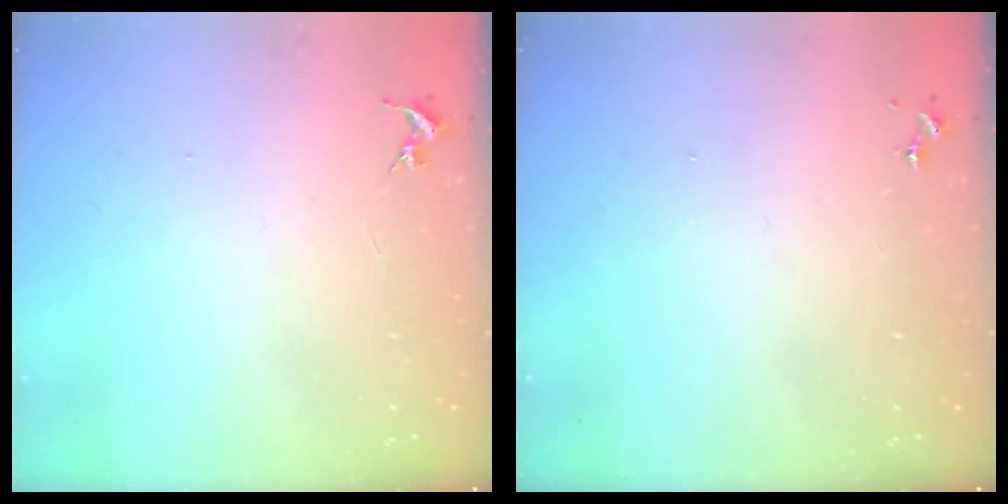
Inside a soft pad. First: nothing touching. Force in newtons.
{"total": 0.0}